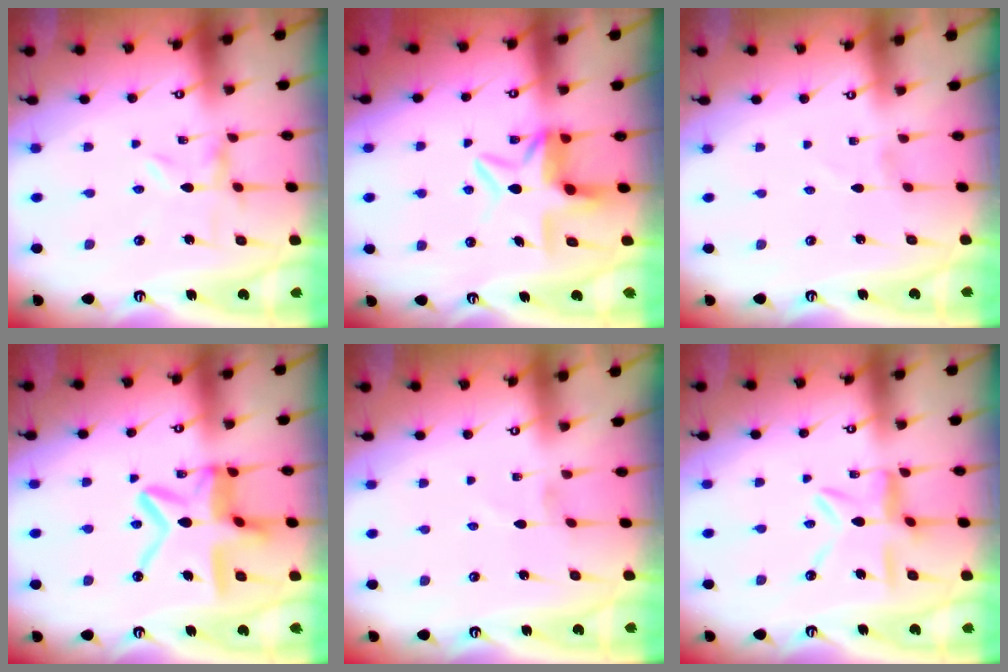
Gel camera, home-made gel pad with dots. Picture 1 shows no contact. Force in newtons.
{"total": 7.2, "press": 7.1, "slide": 1.3}
{"total": 1.2, "press": 1.2, "slide": 0.1}
{"total": 15.9, "press": 15.9, "slide": 1.3}
{"total": 0.8, "press": 0.8, "slide": 0.1}
{"total": 11.0, "press": 10.9, "slide": 1.0}